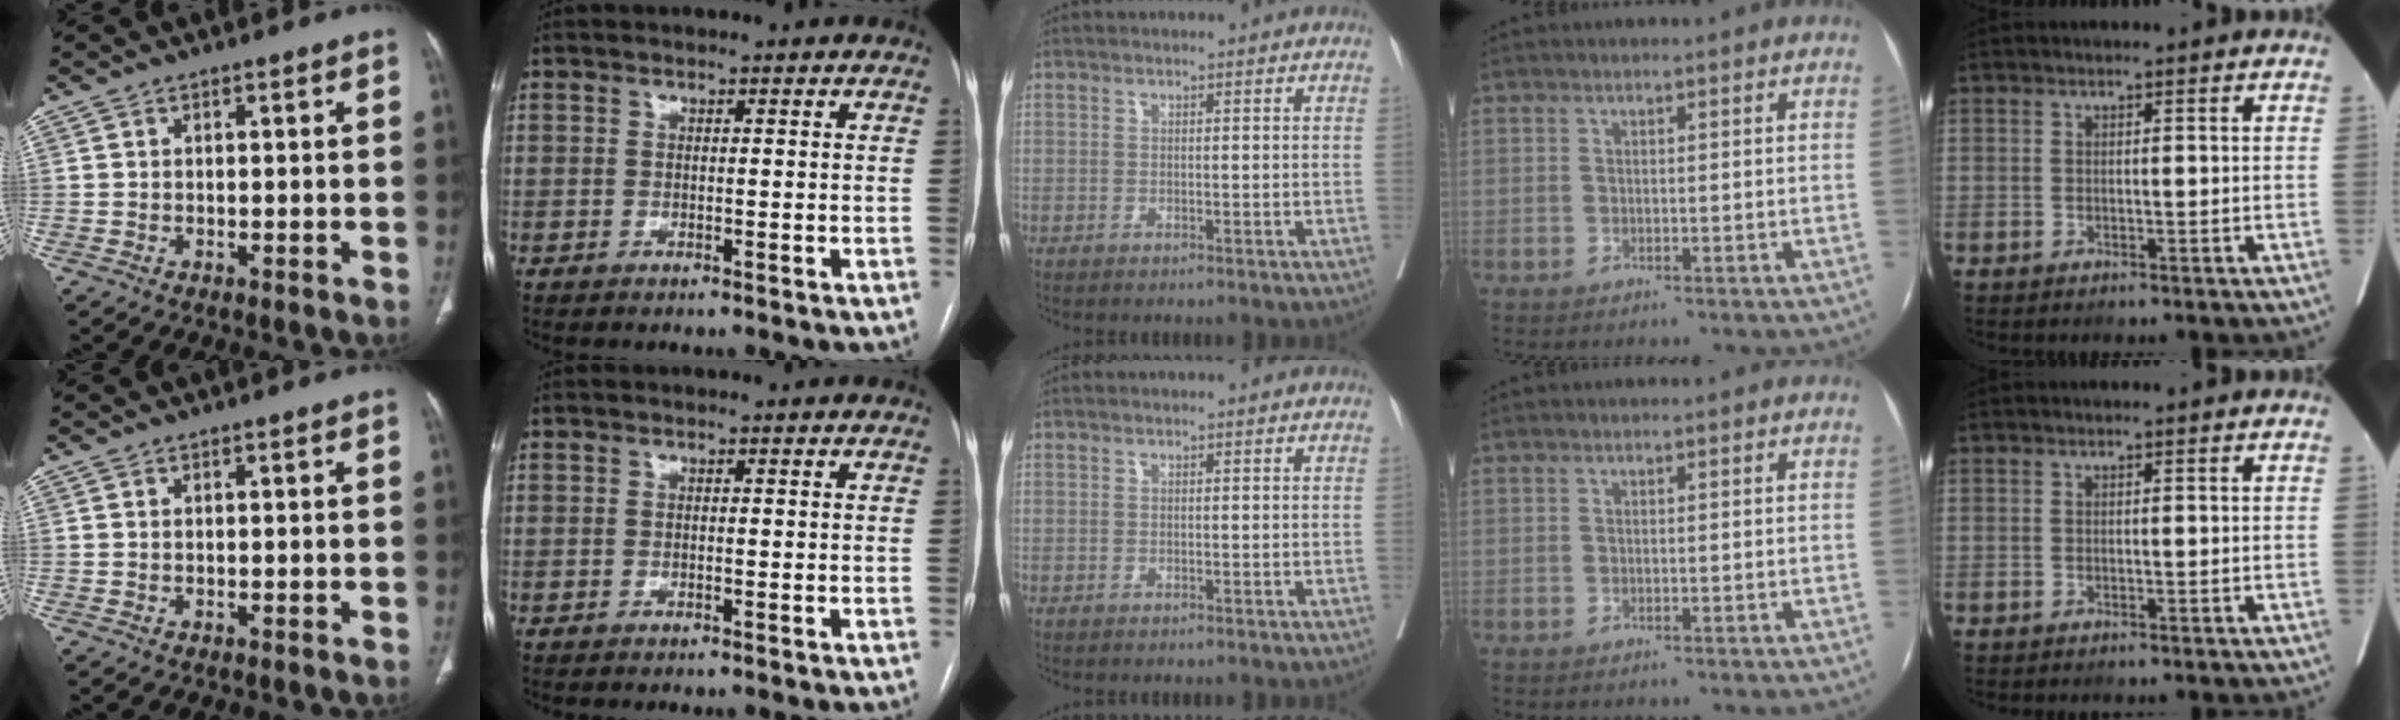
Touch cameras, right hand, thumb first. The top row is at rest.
{}